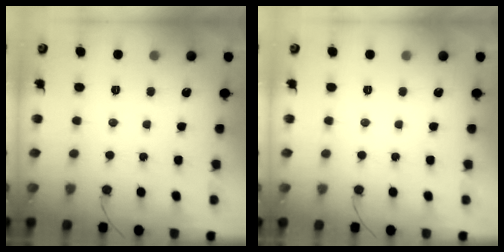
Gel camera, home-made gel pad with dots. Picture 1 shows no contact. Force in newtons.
{"total": 0.0}